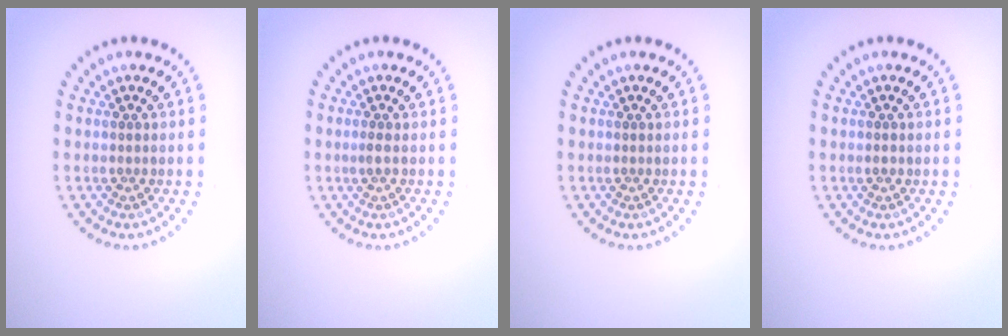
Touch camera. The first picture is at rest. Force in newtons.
{"total": 0.7, "press": 0.4, "slide": 0.5}
{"total": 0.0}
{"total": 0.7, "press": 0.7, "slide": 0.1}